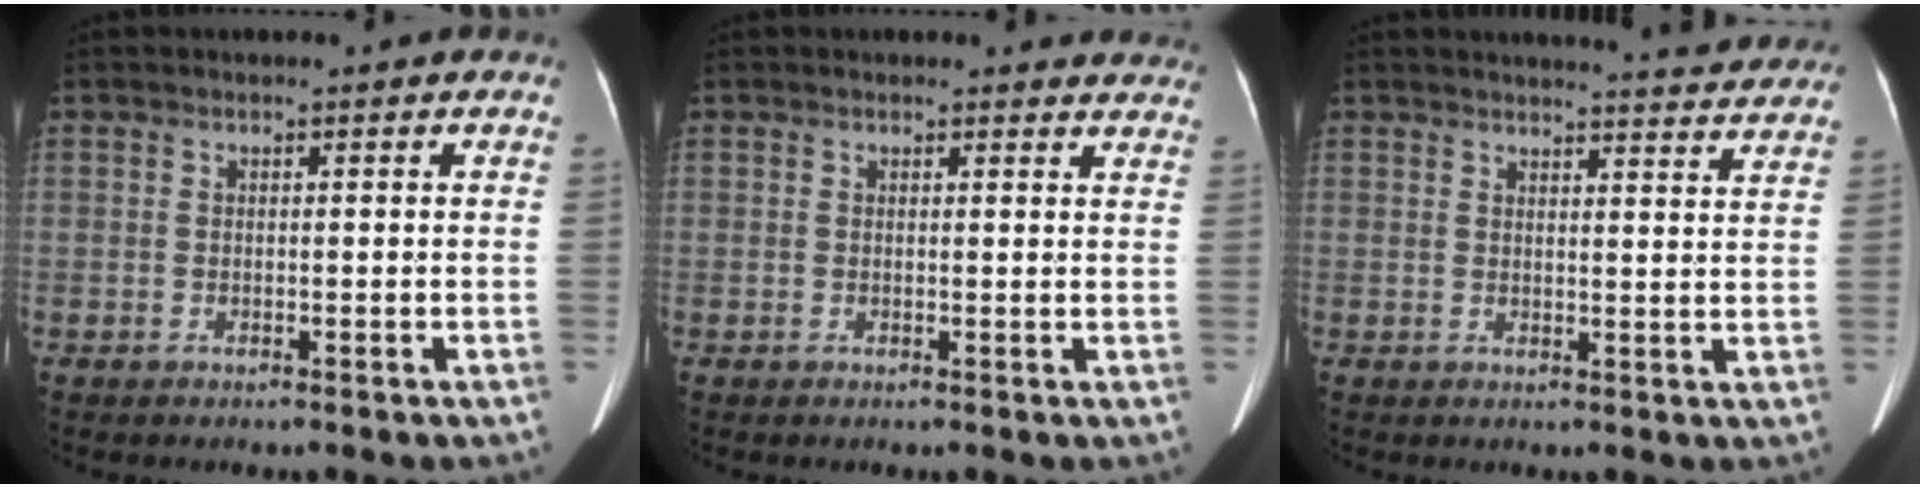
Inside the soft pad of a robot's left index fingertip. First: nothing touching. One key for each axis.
{"total": 5.4, "fx": 5.1, "fy": 1.7, "fz": 0.6, "tx": 0.017, "ty": -0.010, "tz": 0.031}
{"total": 10.6, "fx": 10.4, "fy": 0.3, "fz": 2.3, "tx": -0.026, "ty": -0.023, "tz": 0.106}